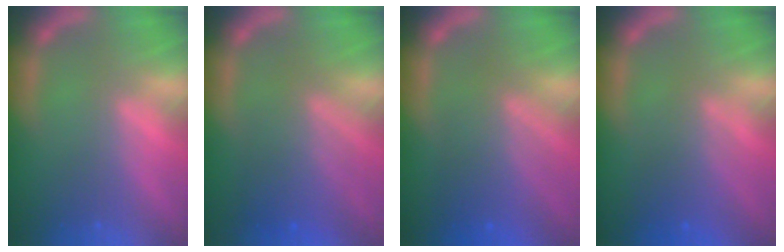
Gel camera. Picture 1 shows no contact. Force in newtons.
{"total": 6.1}
{"total": 6.5}
{"total": 4.1}